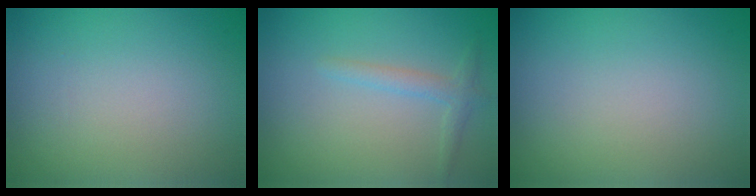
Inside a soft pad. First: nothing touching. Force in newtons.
{"total": 1.3, "press": 1.3, "slide": 0.1}
{"total": 0.0}